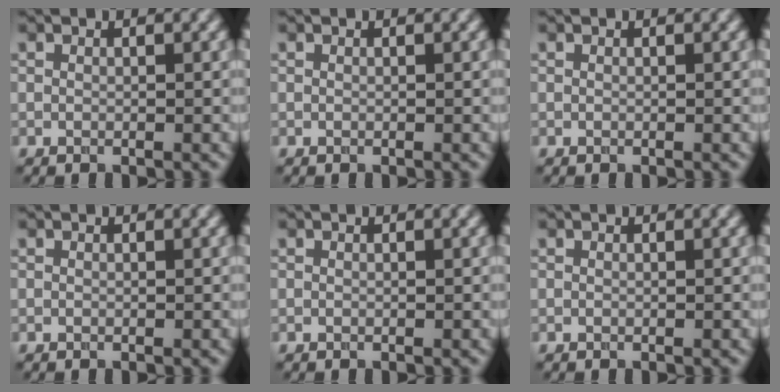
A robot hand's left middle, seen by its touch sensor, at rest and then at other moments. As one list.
[{"total": 0.0}, {"total": 0.0}, {"total": 0.0}, {"total": 0.0}, {"total": 0.0}]